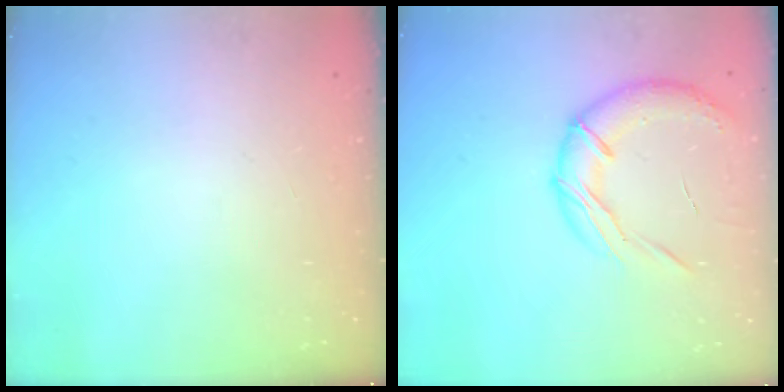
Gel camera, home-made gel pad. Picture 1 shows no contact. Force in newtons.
{"total": 14.9, "press": 14.7, "slide": 2.3}